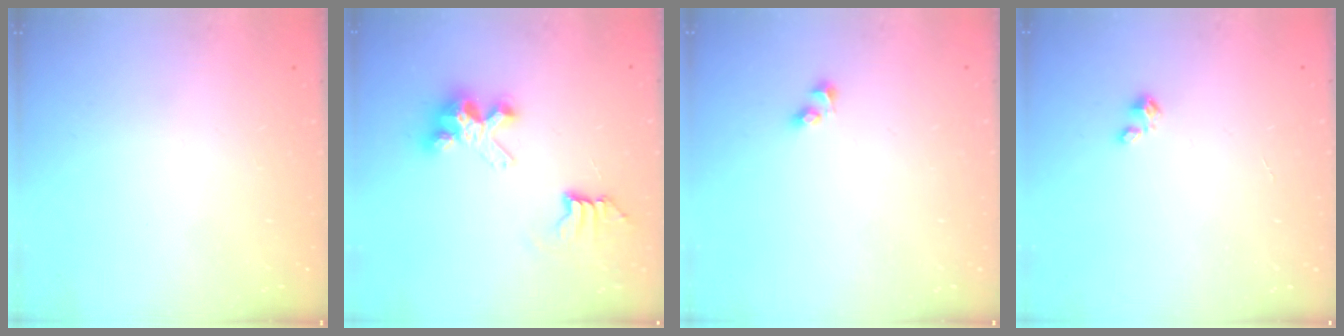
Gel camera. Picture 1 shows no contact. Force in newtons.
{"total": 7.9, "press": 7.9, "slide": 0.2}
{"total": 2.6, "press": 2.4, "slide": 1.2}
{"total": 0.0}